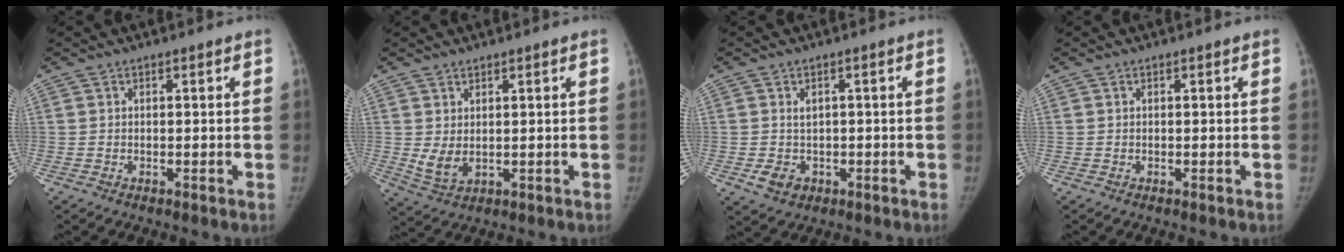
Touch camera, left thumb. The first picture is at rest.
{"total": 4.0, "force": [1.0, 2.4, 3.1], "torque": [-0.061, -0.012, 0.032]}
{"total": 4.1, "force": [-0.5, 3.4, 2.2], "torque": [-0.022, 0.000, 0.004]}
{"total": 0.0}